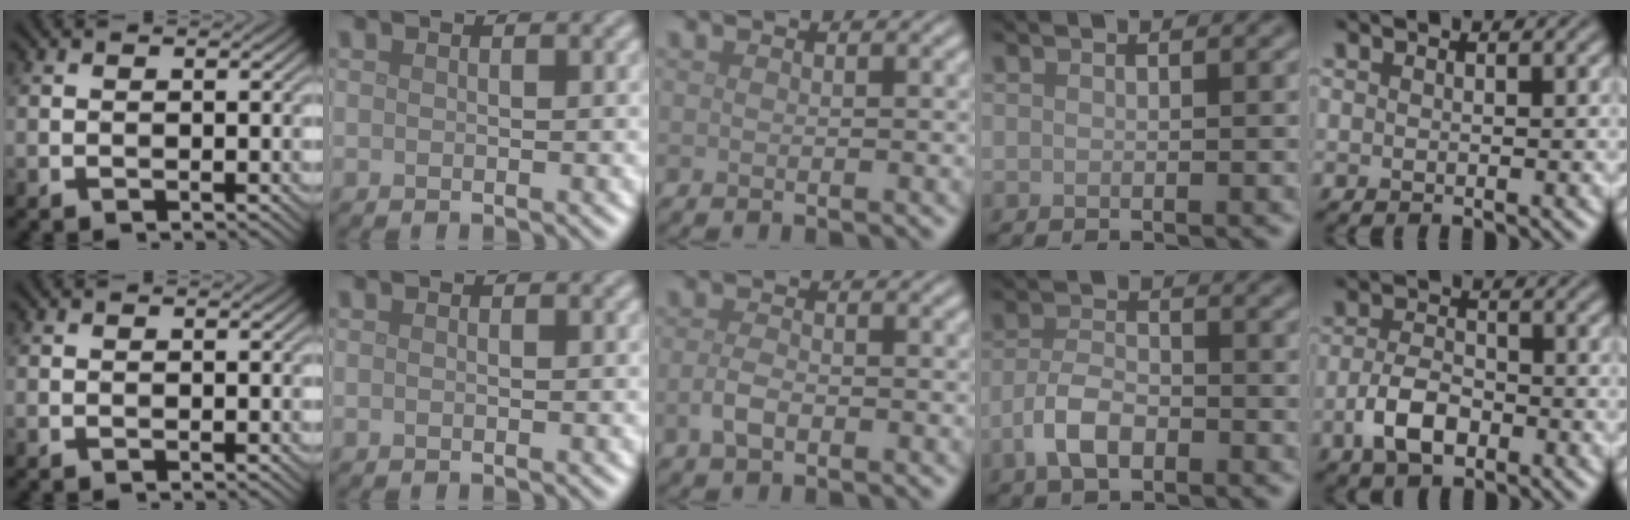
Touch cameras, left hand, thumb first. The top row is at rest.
{"middle": {"total": 1.9, "force": [-0.7, 1.0, 1.5], "torque": [-0.032, -0.001, -0.017]}, "ring": {"total": 3.8, "force": [-2.0, 1.9, 2.6], "torque": [-0.049, 0.003, -0.044]}, "little": {"total": 4.2, "force": [-1.9, 2.3, 2.9], "torque": [-0.061, -0.001, -0.042]}}